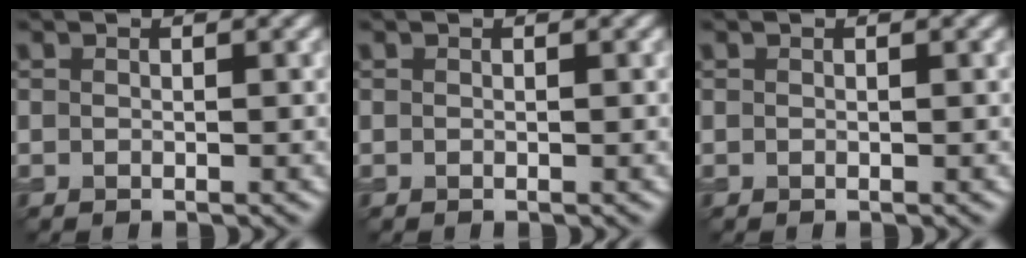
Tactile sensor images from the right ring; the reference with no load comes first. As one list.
[{"total": 0.0}, {"total": 0.0}]